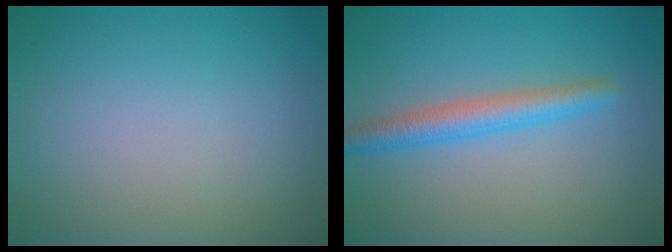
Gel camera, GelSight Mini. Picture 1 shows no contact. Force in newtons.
{"total": 3.0, "press": 3.0, "slide": 0.1}